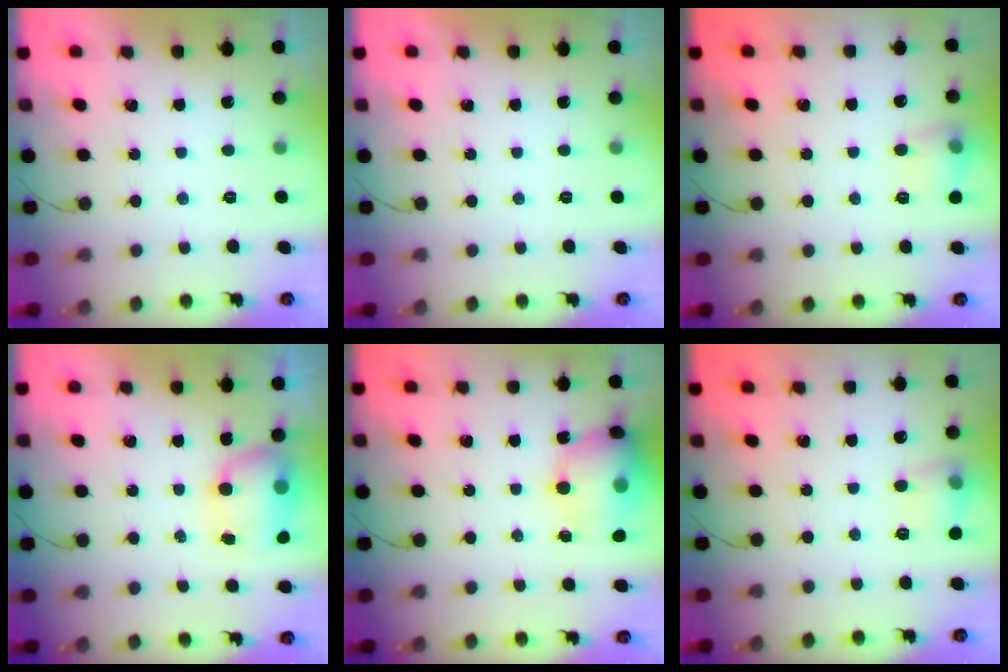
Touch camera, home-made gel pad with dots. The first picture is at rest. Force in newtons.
{"total": 0.0}
{"total": 8.9, "press": 8.9, "slide": 0.7}
{"total": 7.1, "press": 7.0, "slide": 1.0}
{"total": 16.2, "press": 15.2, "slide": 5.6}
{"total": 8.9, "press": 8.9, "slide": 0.7}